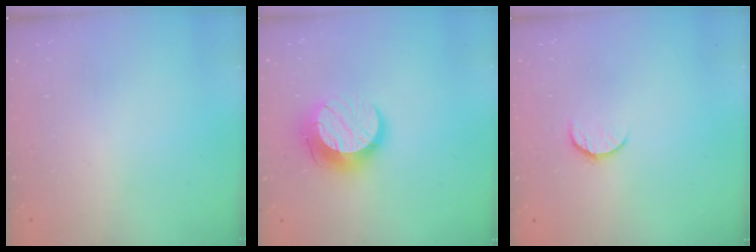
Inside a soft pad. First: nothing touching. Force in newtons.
{"total": 12.5, "press": 12.5, "slide": 0.9}
{"total": 5.9, "press": 5.9, "slide": 0.5}